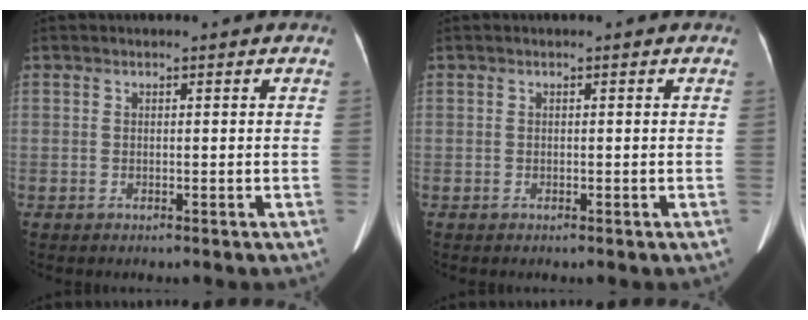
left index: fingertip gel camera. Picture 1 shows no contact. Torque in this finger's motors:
{"motor_torque": [-0.14, -0.07, 0.00, -0.01]}